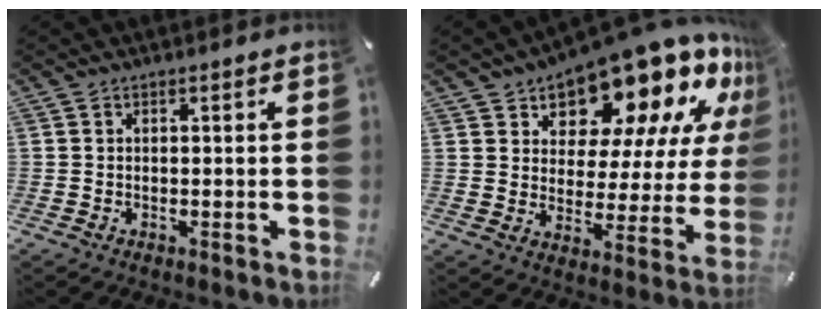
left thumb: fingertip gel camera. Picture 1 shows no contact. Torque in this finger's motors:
{"motor_torque": [2.50, 2.51, 1.44, -1.33, 0.13]}